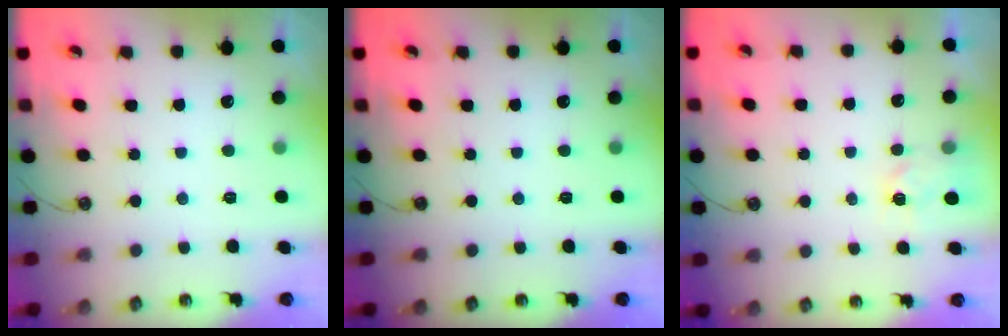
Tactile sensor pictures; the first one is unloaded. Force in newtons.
{"total": 0.0}
{"total": 3.5, "press": 3.5, "slide": 0.3}